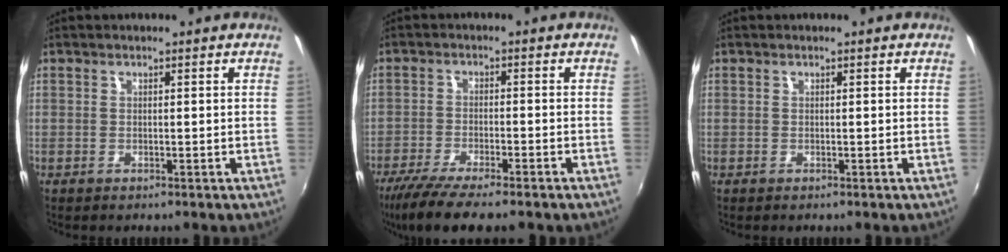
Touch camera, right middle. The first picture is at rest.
{"total": 10.3, "force": [-8.2, 1.4, 6.0], "torque": [-0.136, -0.035, -0.141]}
{"total": 0.0}